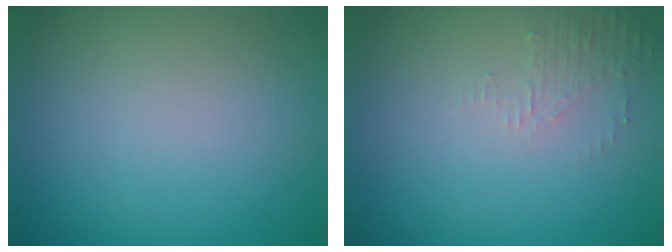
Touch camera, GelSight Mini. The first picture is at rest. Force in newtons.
{"total": 1.6, "press": 1.5, "slide": 0.4}